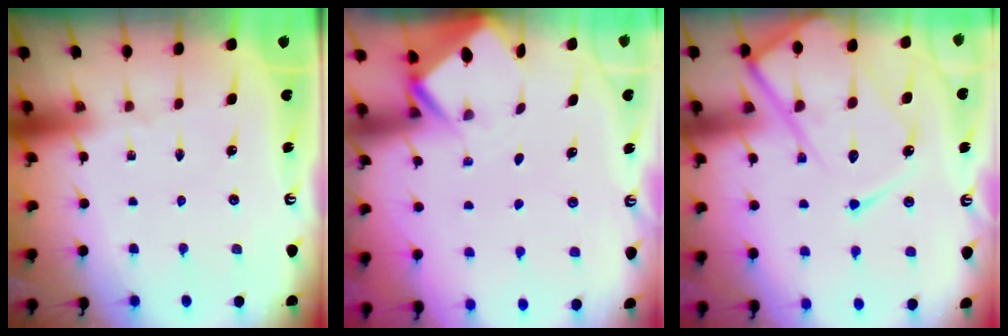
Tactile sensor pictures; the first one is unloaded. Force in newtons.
{"total": 2.3, "press": 2.3, "slide": 0.1}
{"total": 17.6, "press": 17.5, "slide": 1.8}